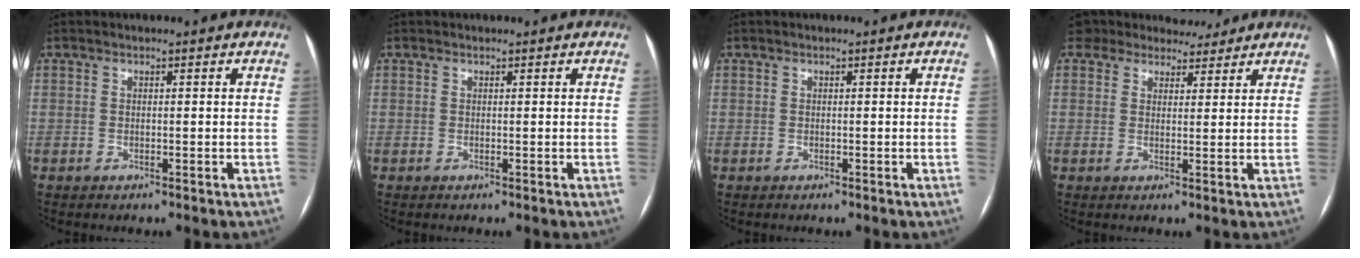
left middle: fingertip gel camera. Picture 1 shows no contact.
{"total": 0.0}
{"total": 0.6, "force": [-0.1, -0.2, 0.5], "torque": [-0.005, -0.001, -0.003]}
{"total": 8.7, "force": [8.1, 2.8, 1.2], "torque": [-0.011, 0.019, 0.116]}